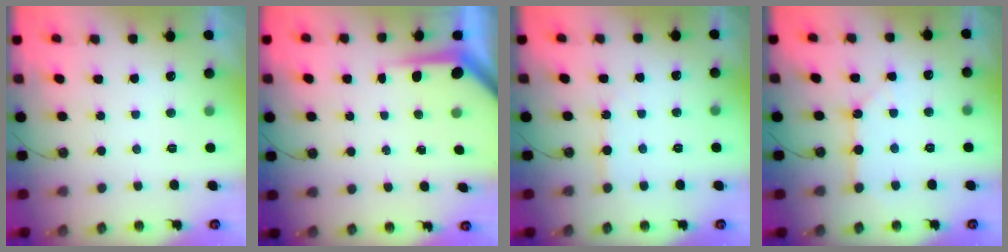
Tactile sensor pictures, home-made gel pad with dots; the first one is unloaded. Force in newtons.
{"total": 4.4, "press": 4.4, "slide": 0.3}
{"total": 3.2, "press": 3.2, "slide": 0.4}
{"total": 2.7, "press": 2.6, "slide": 0.3}